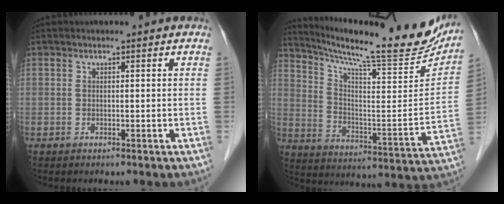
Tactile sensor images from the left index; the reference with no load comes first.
{"total": 24.8, "force": [22.2, 2.0, 10.9], "torque": [-0.178, -0.062, 0.309]}